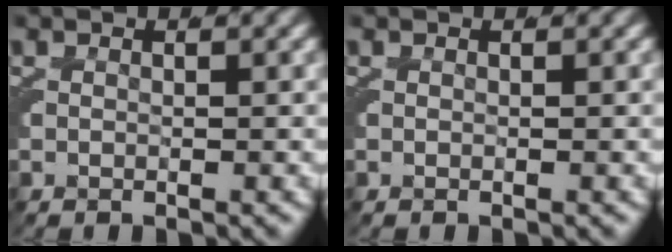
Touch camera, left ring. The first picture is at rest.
{"total": 0.0}